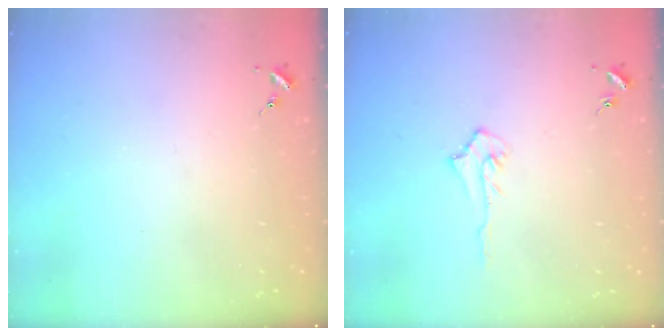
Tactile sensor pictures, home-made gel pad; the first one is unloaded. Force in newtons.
{"total": 4.5, "press": 4.5, "slide": 0.7}